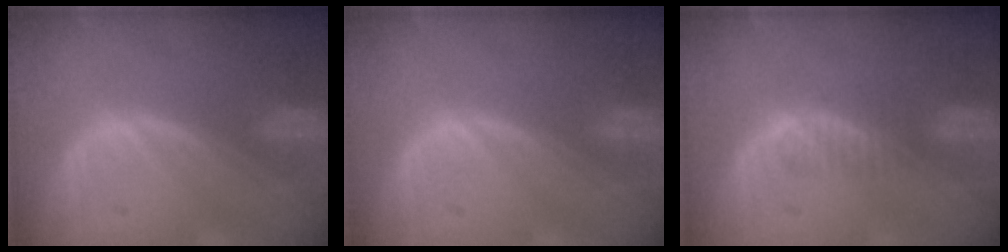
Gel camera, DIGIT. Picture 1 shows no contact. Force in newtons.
{"total": 0.0}
{"total": 1.9, "press": 1.6, "slide": 1.0}